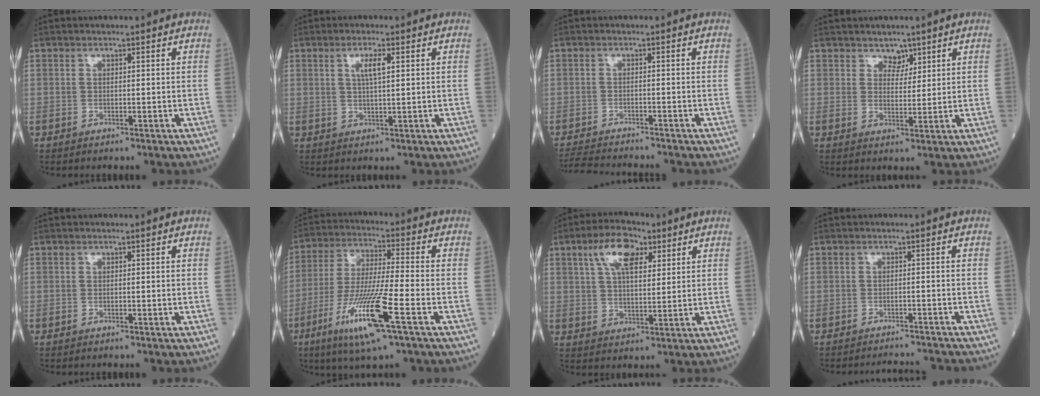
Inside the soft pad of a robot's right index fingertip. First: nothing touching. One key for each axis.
{"total": 3.2, "fx": 1.2, "fy": 0.4, "fz": 2.9, "tx": -0.058, "ty": 0.000, "tz": 0.020}
{"total": 6.7, "fx": -6.4, "fy": 0.4, "fz": 1.8, "tx": -0.030, "ty": -0.019, "tz": -0.106}
{"total": 2.6, "fx": 2.0, "fy": 1.6, "fz": 0.7, "tx": -0.006, "ty": -0.002, "tz": 0.033}
{"total": 0.0}
{"total": 13.9, "fx": -6.3, "fy": 0.3, "fz": 12.4, "tx": -0.255, "ty": -0.027, "tz": -0.114}
{"total": 8.6, "fx": 4.3, "fy": 3.7, "fz": 6.5, "tx": -0.127, "ty": 0.020, "tz": 0.079}
{"total": 5.7, "fx": -5.6, "fy": -0.7, "fz": 0.3, "tx": -0.004, "ty": -0.008, "tz": -0.072}